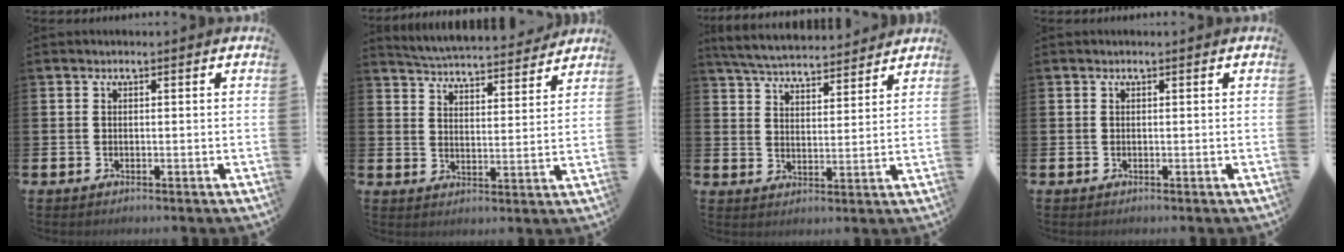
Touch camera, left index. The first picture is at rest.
{"total": 5.5, "force": [5.5, 0.4, 0.4], "torque": [-0.024, -0.047, 0.094]}
{"total": 5.6, "force": [5.5, 0.7, 0.8], "torque": [-0.038, -0.034, 0.096]}
{"total": 0.0}